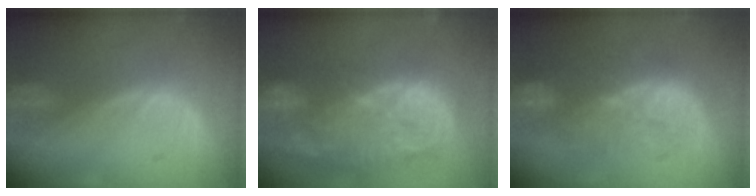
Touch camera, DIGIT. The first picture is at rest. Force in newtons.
{"total": 14.4, "press": 12.5, "slide": 7.1}
{"total": 9.5, "press": 9.1, "slide": 2.6}